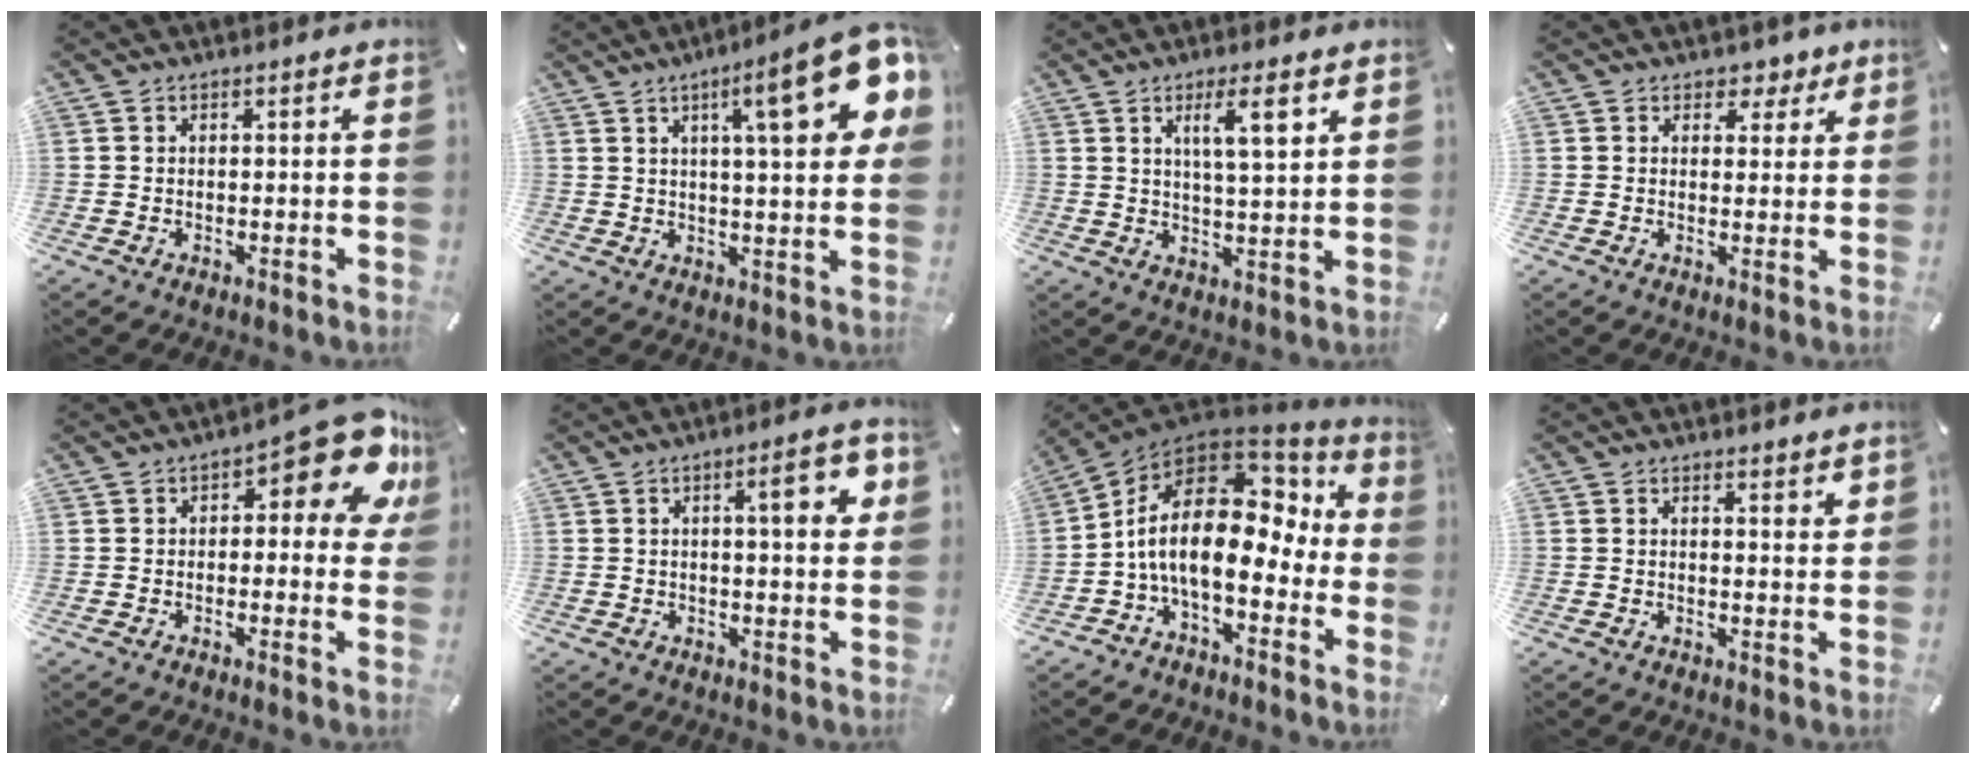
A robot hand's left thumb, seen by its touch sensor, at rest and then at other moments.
{"total": 19.4, "force": [7.8, 4.6, 17.1], "torque": [-0.245, -0.036, 0.109]}
{"total": 8.3, "force": [4.0, 1.5, 7.2], "torque": [-0.117, -0.012, 0.058]}
{"total": 4.0, "force": [2.0, 3.3, 1.0], "torque": [0.008, -0.010, 0.027]}
{"total": 13.2, "force": [6.1, 5.3, 10.4], "torque": [-0.124, -0.054, 0.101]}
{"total": 8.4, "force": [2.9, 2.2, 7.6], "torque": [-0.109, -0.009, 0.038]}
{"total": 17.2, "force": [0.9, 8.9, 14.7], "torque": [-0.294, -0.024, 0.011]}
{"total": 2.0, "force": [1.9, 0.6, 0.5], "torque": [-0.005, -0.012, 0.033]}